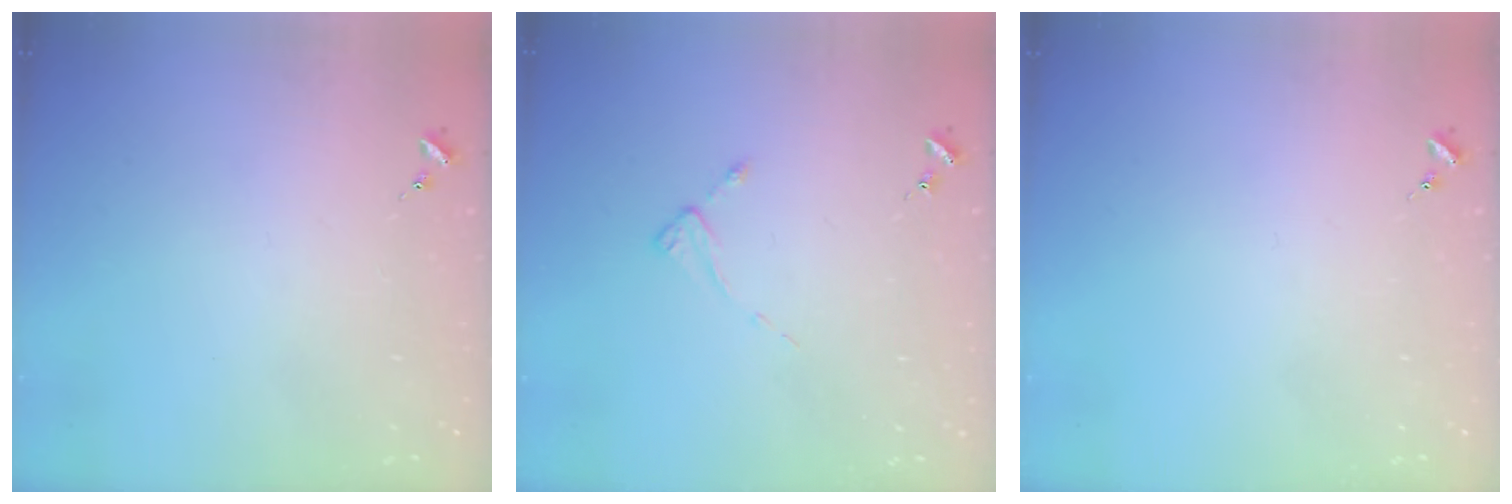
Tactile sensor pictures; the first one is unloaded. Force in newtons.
{"total": 2.0, "press": 2.0, "slide": 0.3}
{"total": 0.0}